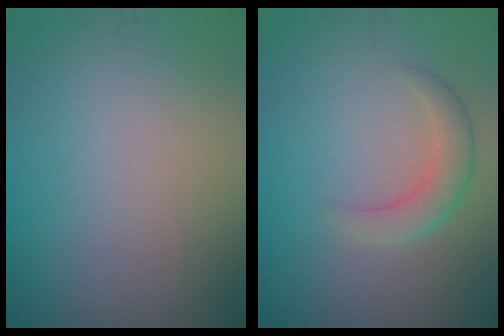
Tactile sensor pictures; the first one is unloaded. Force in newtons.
{"total": 2.6, "press": 2.6, "slide": 0.0}